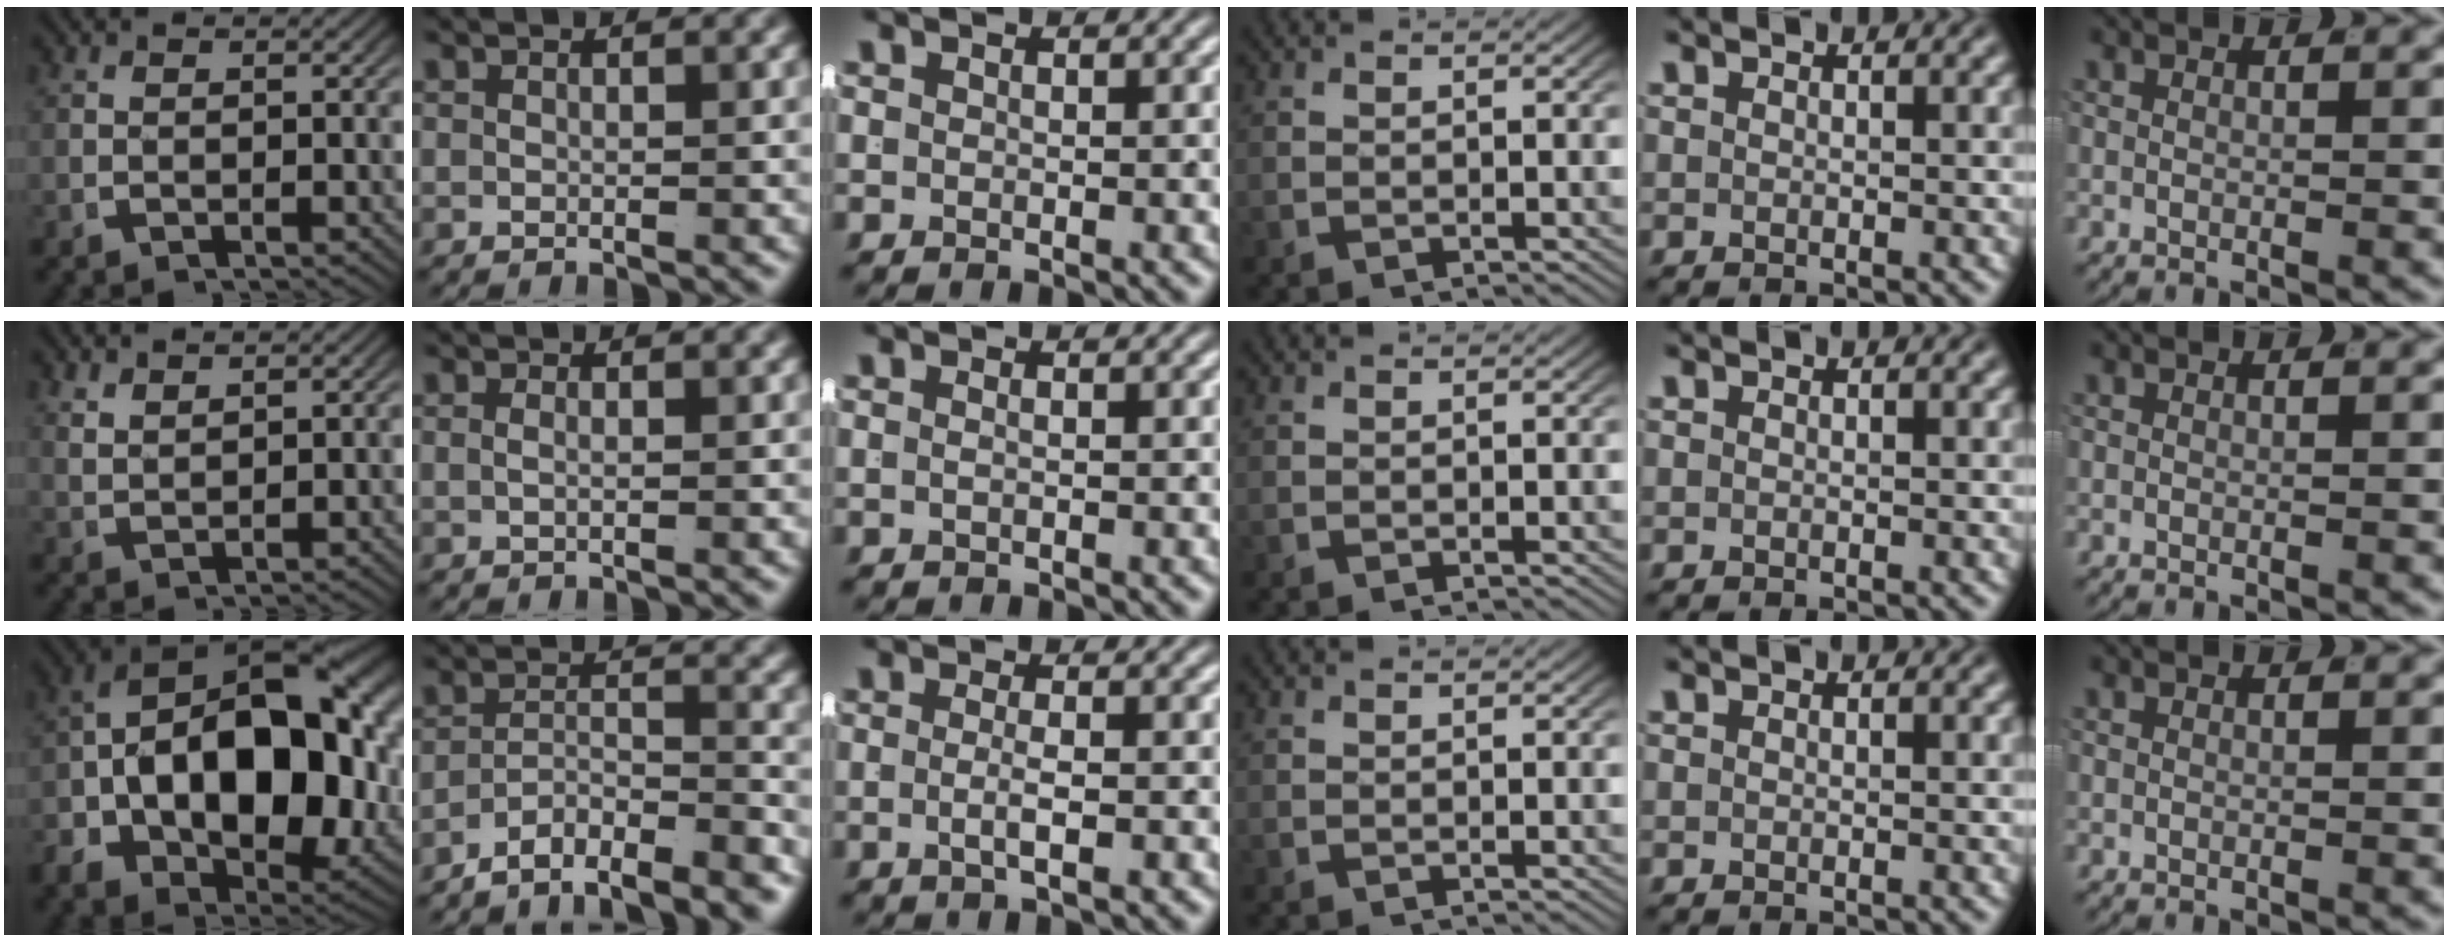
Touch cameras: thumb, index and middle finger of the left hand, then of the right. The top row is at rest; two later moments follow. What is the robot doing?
{"motion": "lift_and_place", "object": "jacket"}